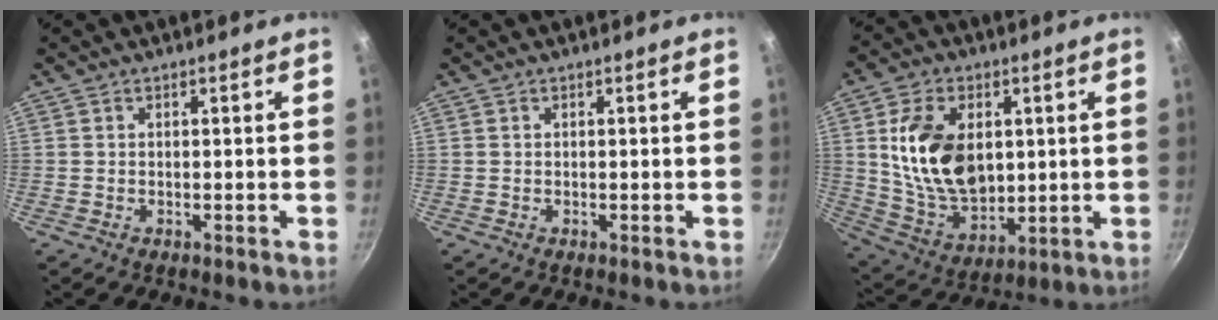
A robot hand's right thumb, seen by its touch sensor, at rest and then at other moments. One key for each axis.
{"total": 0.0}
{"total": 17.4, "fx": 2.9, "fy": 11.4, "fz": 12.8, "tx": -0.206, "ty": -0.020, "tz": 0.067}